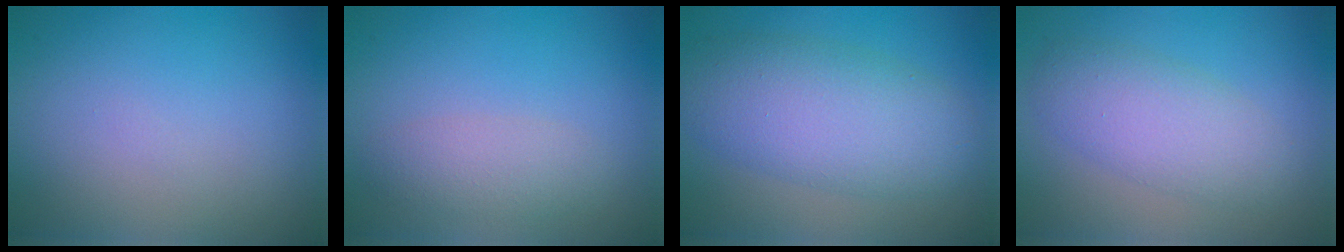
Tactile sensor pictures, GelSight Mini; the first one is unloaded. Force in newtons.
{"total": 2.3, "press": 2.3, "slide": 0.2}
{"total": 7.3, "press": 7.3, "slide": 0.2}
{"total": 4.4, "press": 4.4, "slide": 0.2}